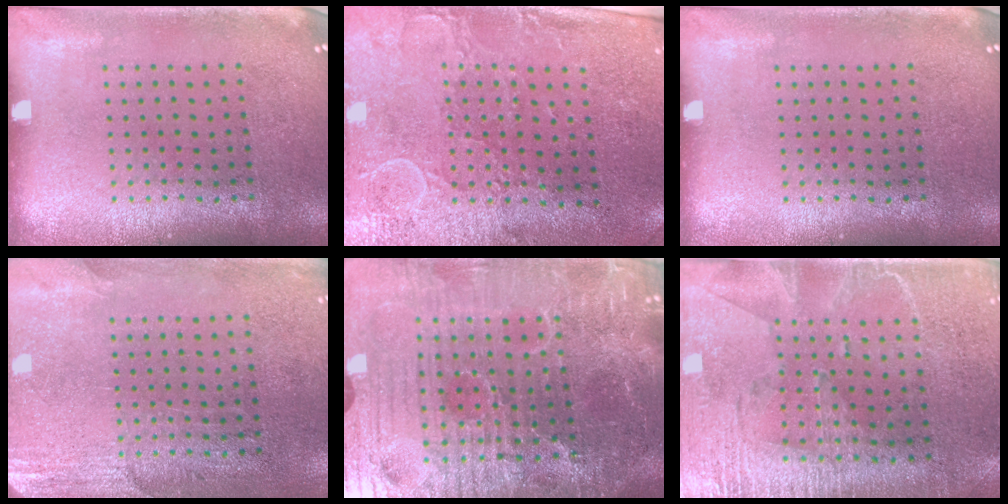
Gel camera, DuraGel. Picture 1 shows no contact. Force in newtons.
{"total": 2.9, "press": 2.4, "slide": 1.7}
{"total": 0.0}
{"total": 2.8, "press": 2.5, "slide": 1.2}
{"total": 7.2, "press": 6.4, "slide": 3.2}
{"total": 2.9, "press": 2.6, "slide": 1.4}